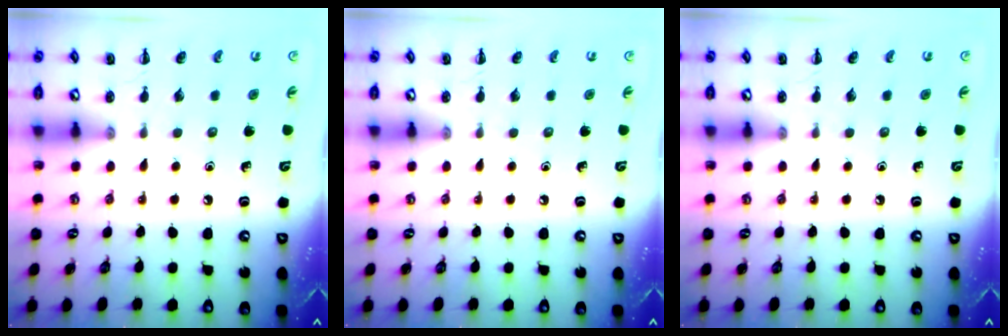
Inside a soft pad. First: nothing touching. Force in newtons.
{"total": 0.0}
{"total": 0.0}